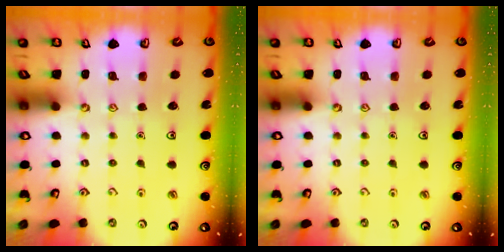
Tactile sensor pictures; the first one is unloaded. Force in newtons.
{"total": 0.0}